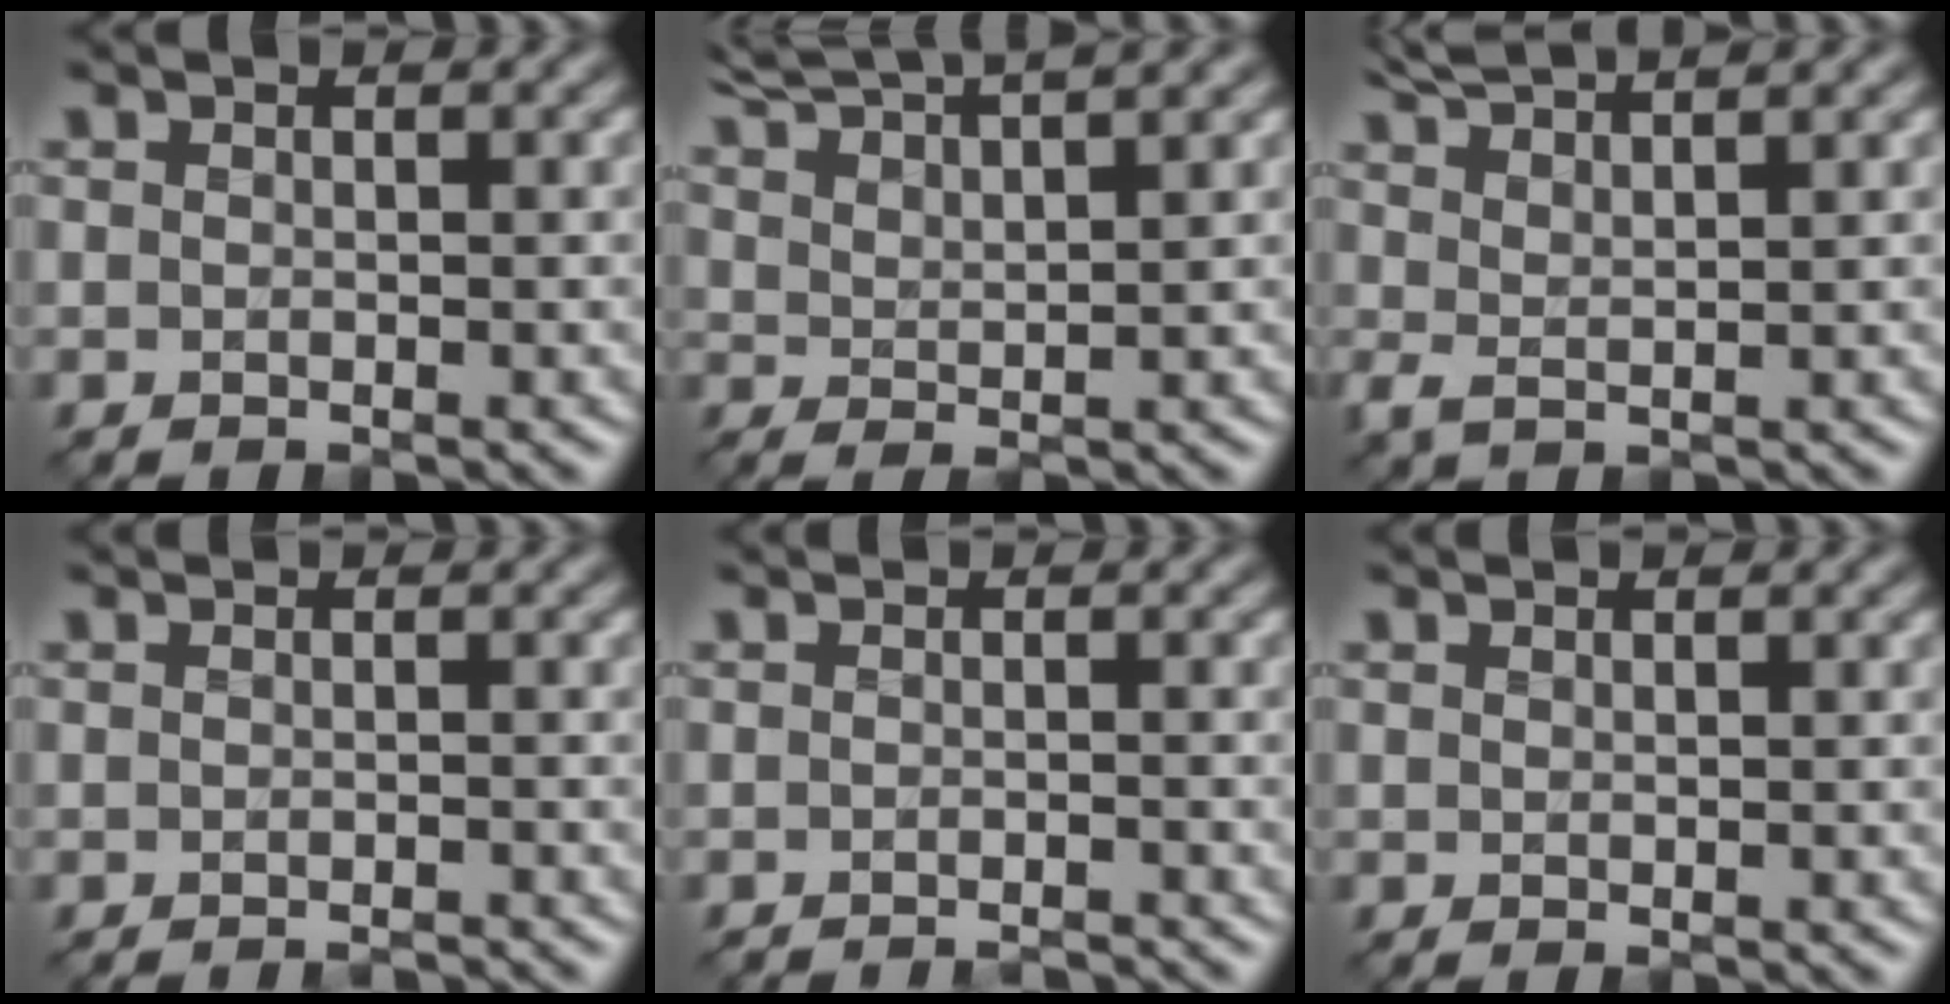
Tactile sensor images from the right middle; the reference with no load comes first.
{"total": 7.6, "force": [6.3, 1.3, 4.1], "torque": [-0.062, 0.019, 0.085]}
{"total": 4.1, "force": [3.3, 0.8, 2.4], "torque": [-0.047, 0.016, 0.062]}
{"total": 1.9, "force": [-1.3, 0.5, 1.2], "torque": [0.003, -0.006, -0.022]}
{"total": 2.5, "force": [-2.2, 0.3, 1.2], "torque": [-0.002, -0.004, -0.031]}
{"total": 0.9, "force": [0.8, 0.1, 0.4], "torque": [-0.011, -0.003, 0.010]}